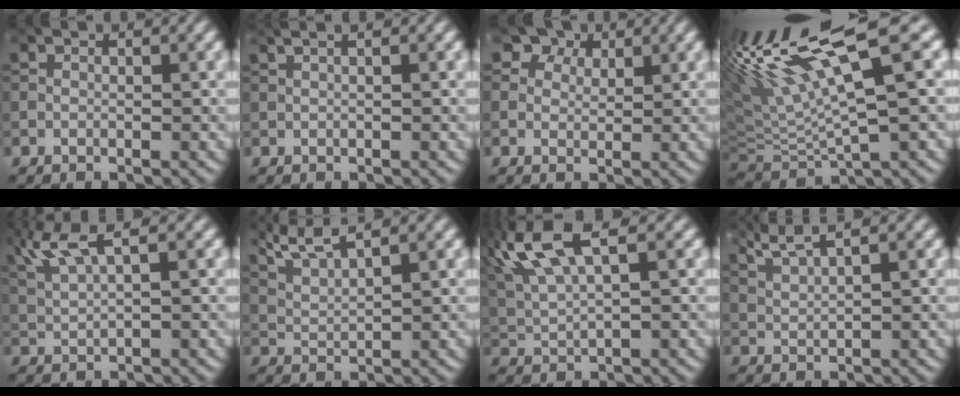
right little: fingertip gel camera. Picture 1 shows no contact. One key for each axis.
{"total": 3.8, "fx": 2.1, "fy": 1.8, "fz": 2.5, "tx": -0.022, "ty": 0.027, "tz": 0.003}
{"total": 4.1, "fx": 2.9, "fy": 2.5, "fz": 1.5, "tx": -0.035, "ty": -0.009, "tz": 0.046}
{"total": 13.3, "fx": 6.3, "fy": 2.6, "fz": 11.5, "tx": -0.212, "ty": 0.034, "tz": 0.116}
{"total": 4.6, "fx": 2.7, "fy": 0.9, "fz": 3.6, "tx": -0.084, "ty": 0.017, "tz": 0.061}
{"total": 5.3, "fx": 4.1, "fy": 1.1, "fz": 3.2, "tx": -0.066, "ty": 0.017, "tz": 0.070}
{"total": 8.0, "fx": 4.1, "fy": 2.5, "fz": 6.4, "tx": -0.146, "ty": 0.024, "tz": 0.079}
{"total": 3.9, "fx": 2.9, "fy": 0.6, "fz": 2.5, "tx": -0.051, "ty": 0.013, "tz": 0.057}